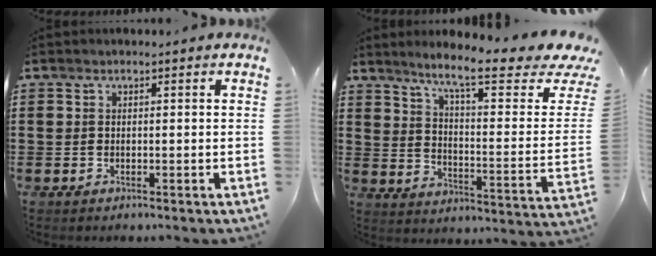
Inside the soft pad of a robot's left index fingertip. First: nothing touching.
{"total": 10.3, "force": [7.8, 0.6, 6.8], "torque": [-0.128, -0.061, 0.119]}